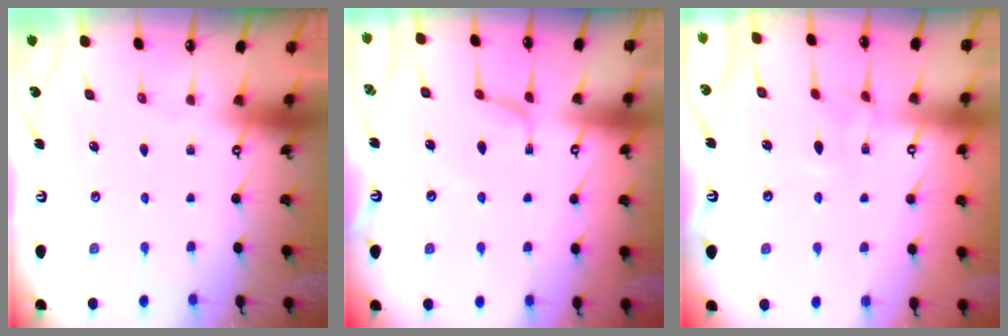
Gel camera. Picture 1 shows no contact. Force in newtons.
{"total": 1.5, "press": 1.3, "slide": 0.5}
{"total": 2.4, "press": 2.4, "slide": 0.7}